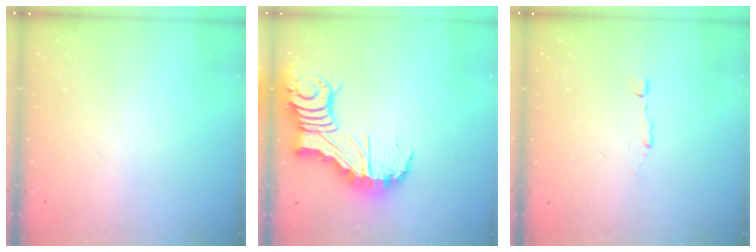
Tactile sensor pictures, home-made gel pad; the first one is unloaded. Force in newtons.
{"total": 14.6, "press": 14.5, "slide": 1.7}
{"total": 1.1, "press": 1.1, "slide": 0.1}